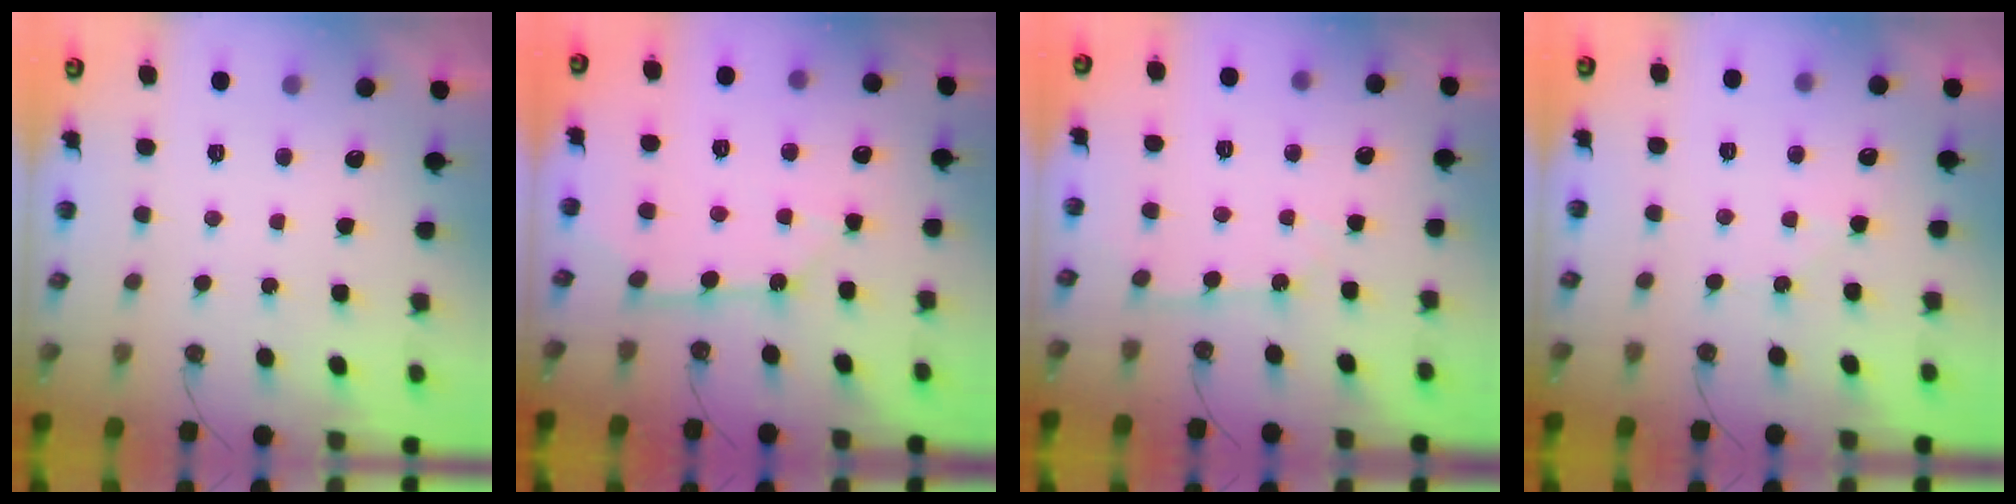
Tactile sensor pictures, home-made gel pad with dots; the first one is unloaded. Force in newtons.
{"total": 7.6, "press": 7.6, "slide": 0.6}
{"total": 4.0, "press": 3.9, "slide": 0.5}
{"total": 4.9, "press": 4.8, "slide": 0.7}